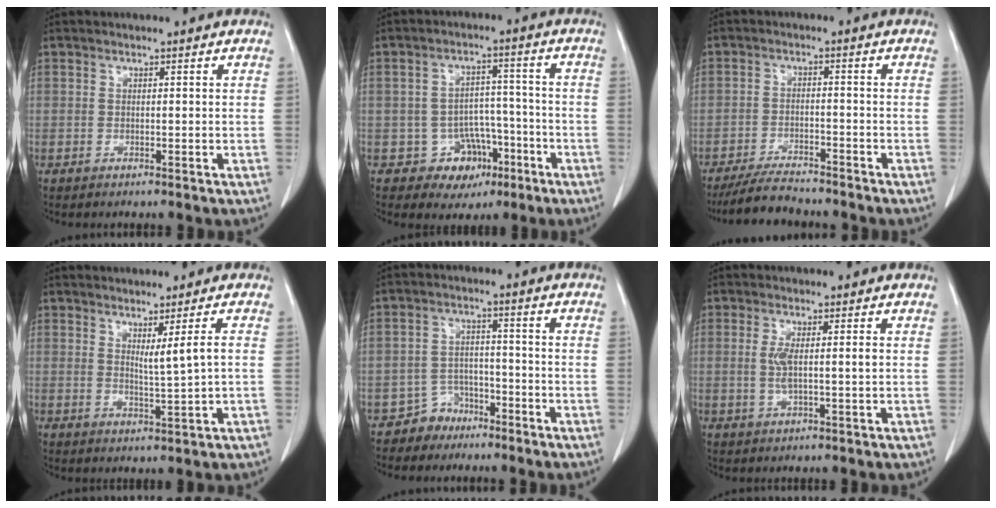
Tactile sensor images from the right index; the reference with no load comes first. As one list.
[{"total": 6.7, "force": [-3.0, 5.9, 1.1], "torque": [0.010, 0.024, -0.037]}, {"total": 6.3, "force": [-5.8, 1.2, 2.1], "torque": [-0.037, -0.017, -0.101]}, {"total": 3.4, "force": [1.0, -0.8, 3.1], "torque": [-0.056, -0.014, 0.024]}, {"total": 4.6, "force": [-3.3, 3.1, -0.2], "torque": [0.013, 0.015, -0.057]}, {"total": 3.7, "force": [0.3, 0.5, 3.6], "torque": [-0.070, -0.001, 0.007]}]